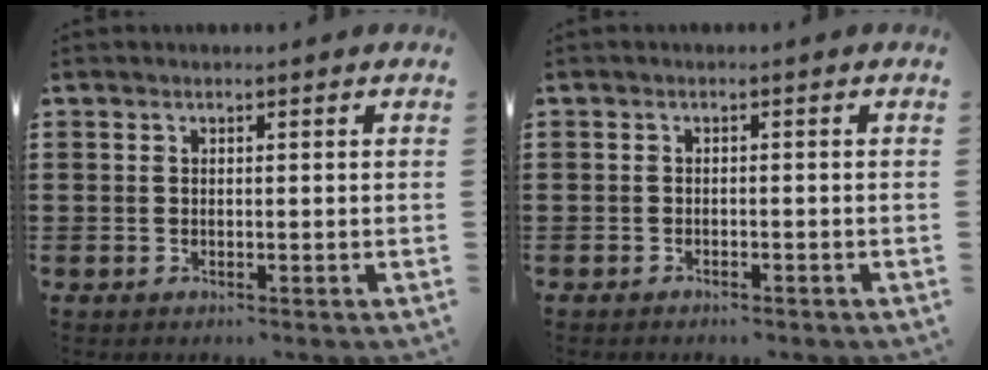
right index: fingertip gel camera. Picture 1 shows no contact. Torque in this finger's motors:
{"motor_torque": [-0.20, 0.24, 0.00, -0.02]}